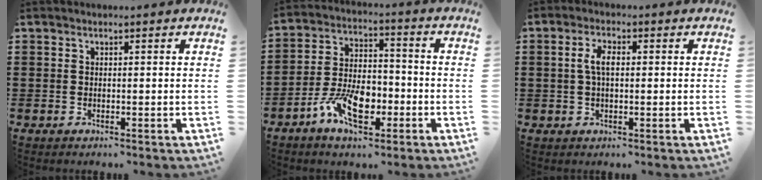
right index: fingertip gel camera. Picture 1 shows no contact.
{"total": 9.4, "force": [-4.2, 5.1, 6.8], "torque": [-0.142, 0.007, -0.076]}
{"total": 3.6, "force": [0.3, 1.5, 3.3], "torque": [-0.074, 0.002, 0.001]}